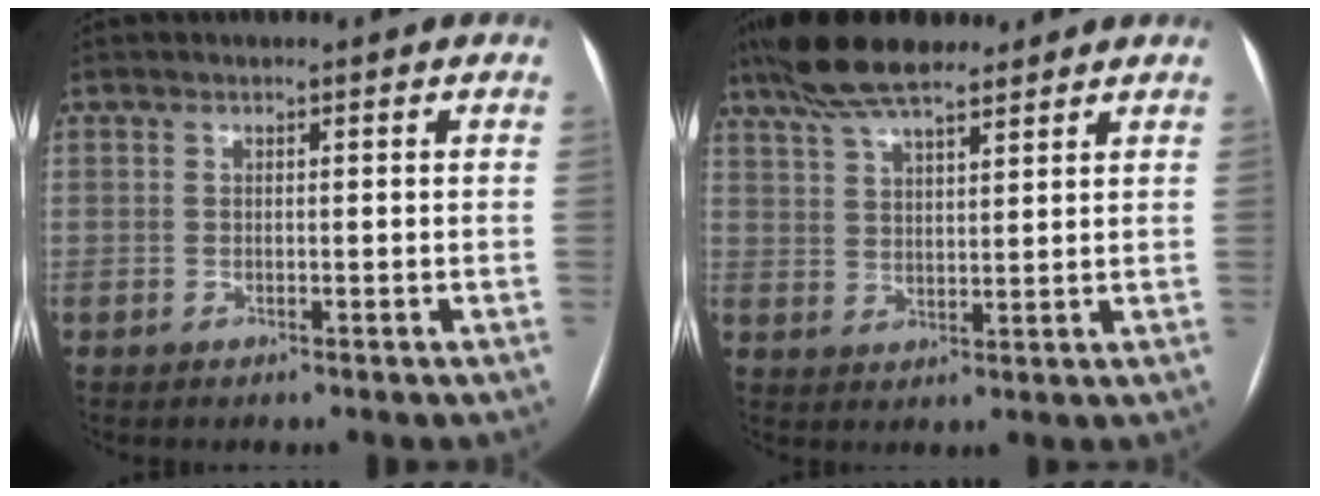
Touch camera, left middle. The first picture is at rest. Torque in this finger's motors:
{"motor_torque": [0.78, -0.72, 0.26, 0.03]}